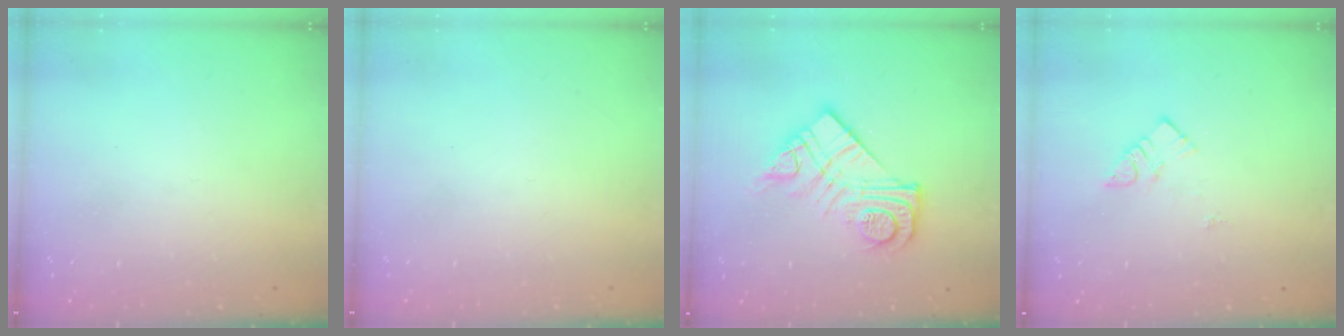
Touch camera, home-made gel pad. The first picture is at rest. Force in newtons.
{"total": 1.8, "press": 1.7, "slide": 0.1}
{"total": 15.3, "press": 15.3, "slide": 1.0}
{"total": 6.9, "press": 6.9, "slide": 0.2}